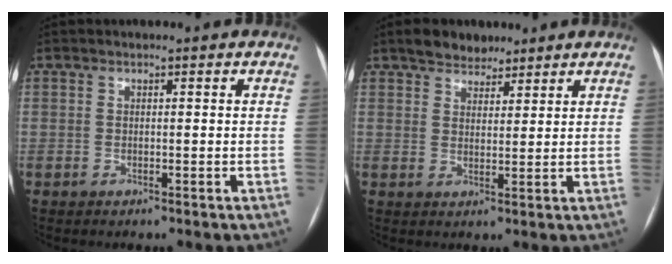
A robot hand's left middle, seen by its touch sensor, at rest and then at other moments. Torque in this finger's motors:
{"motor_torque": [0.09, -0.08, 0.01, 0.00]}